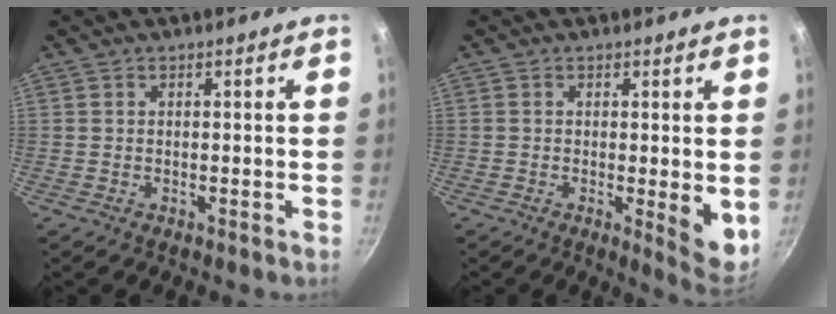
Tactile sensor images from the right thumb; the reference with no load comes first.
{"total": 6.2, "force": [-0.1, 1.8, 5.9], "torque": [-0.072, -0.018, 0.000]}